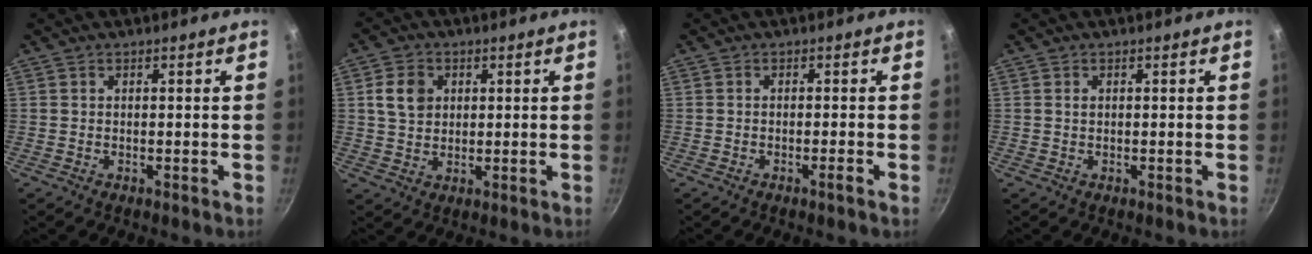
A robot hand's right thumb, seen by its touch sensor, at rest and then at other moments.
{"total": 6.2, "force": [1.6, 5.0, 3.3], "torque": [-0.041, 0.003, 0.029]}
{"total": 1.3, "force": [-0.8, -0.1, 1.0], "torque": [-0.026, 0.007, -0.013]}
{"total": 0.6, "force": [0.1, 0.5, 0.4], "torque": [-0.005, 0.002, 0.004]}